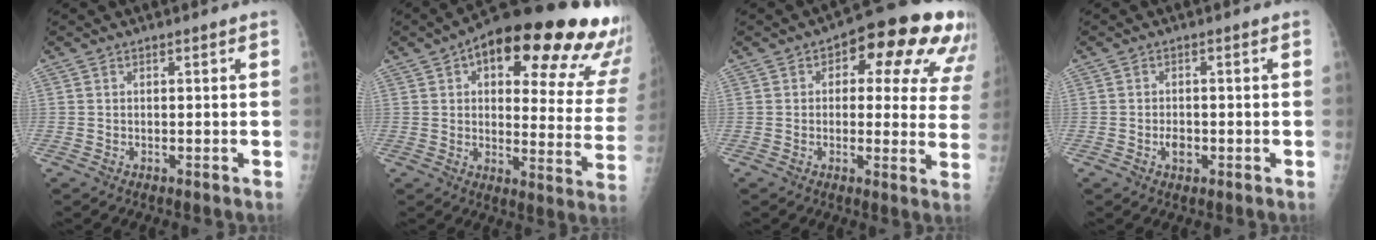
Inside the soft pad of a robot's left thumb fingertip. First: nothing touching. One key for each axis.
{"total": 28.3, "fx": 16.3, "fy": 9.3, "fz": 21.2, "tx": -0.233, "ty": -0.034, "tz": 0.209}
{"total": 17.6, "fx": 7.6, "fy": 8.6, "fz": 13.3, "tx": -0.113, "ty": 0.001, "tz": 0.081}
{"total": 2.3, "fx": -0.8, "fy": 1.6, "fz": 1.5, "tx": -0.016, "ty": 0.004, "tz": -0.012}